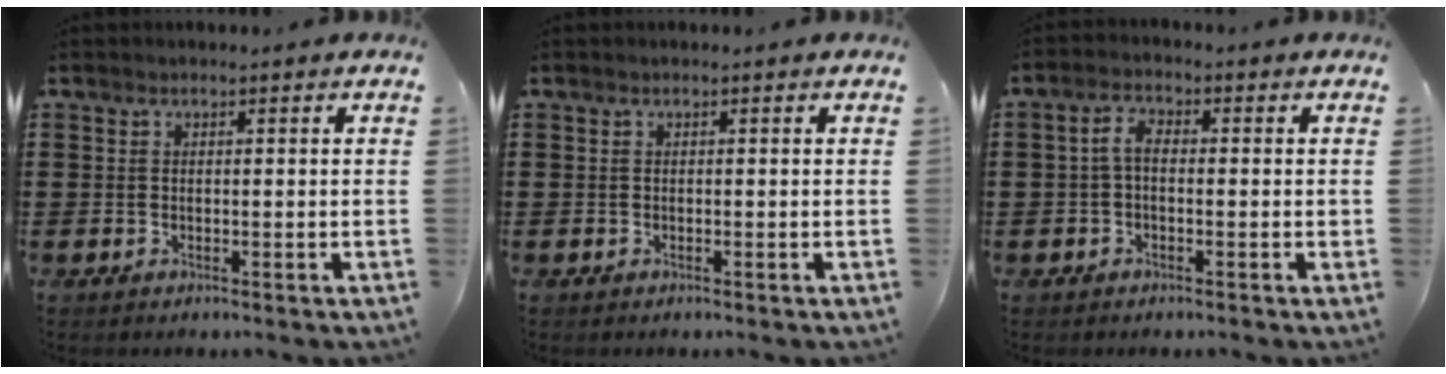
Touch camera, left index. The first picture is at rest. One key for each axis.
{"total": 0.0}
{"total": 3.6, "fx": -0.4, "fy": 1.7, "fz": 3.2, "tx": -0.075, "ty": 0.006, "tz": -0.014}